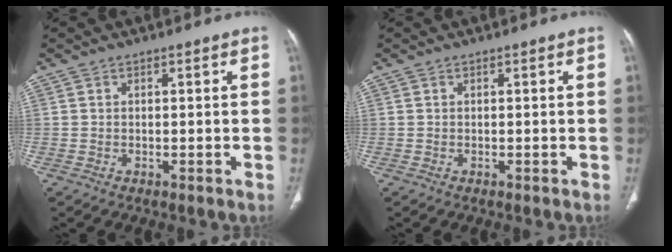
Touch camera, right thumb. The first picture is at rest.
{"total": 0.0}